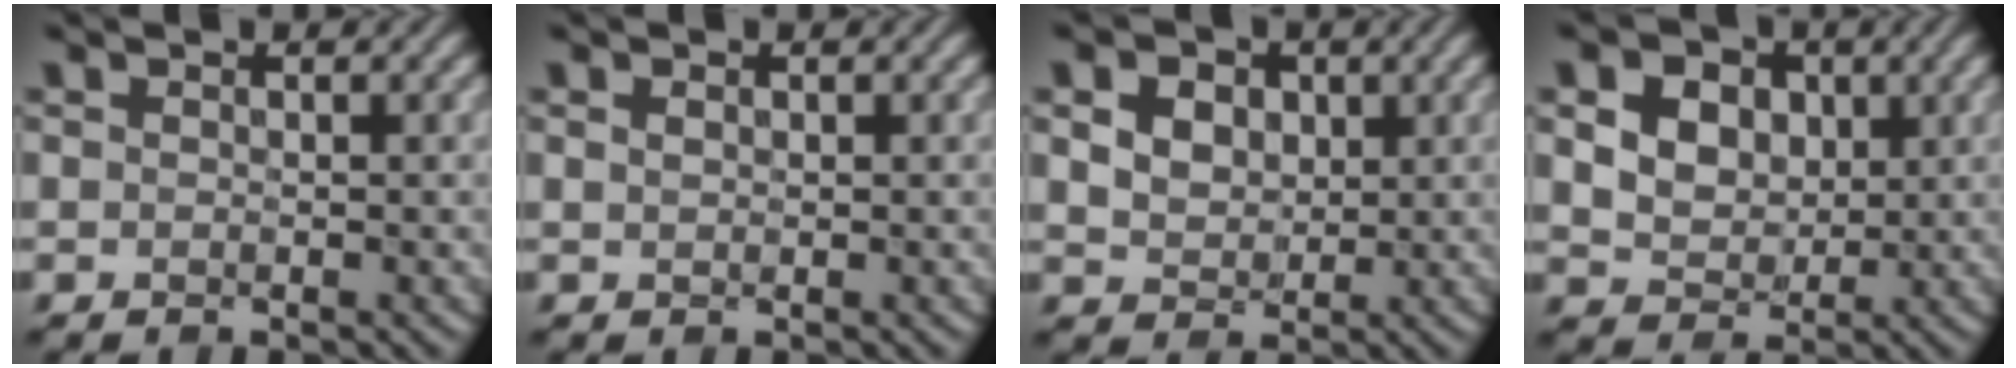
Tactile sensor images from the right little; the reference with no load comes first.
{"total": 0.0}
{"total": 6.1, "force": [2.2, 4.7, 3.2], "torque": [-0.090, 0.019, 0.034]}
{"total": 9.3, "force": [3.3, 7.3, 4.8], "torque": [-0.114, 0.024, 0.053]}